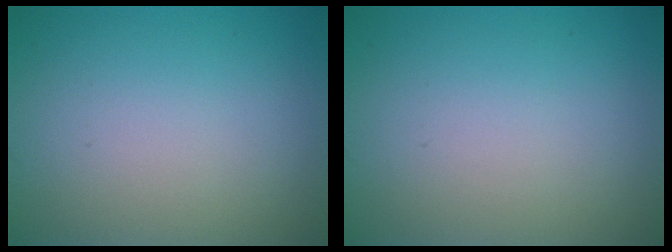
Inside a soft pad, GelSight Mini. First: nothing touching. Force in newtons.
{"total": 0.0}